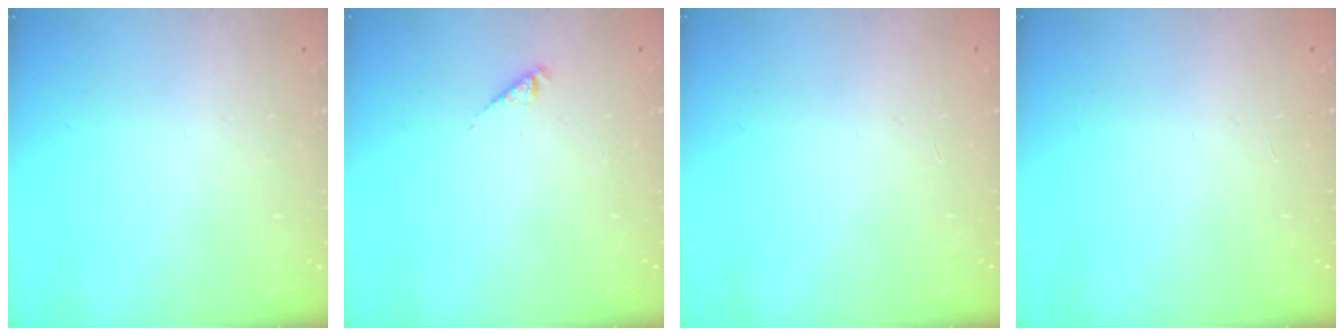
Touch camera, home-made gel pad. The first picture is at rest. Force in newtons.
{"total": 2.3, "press": 2.3, "slide": 0.4}
{"total": 0.0}
{"total": 0.0}